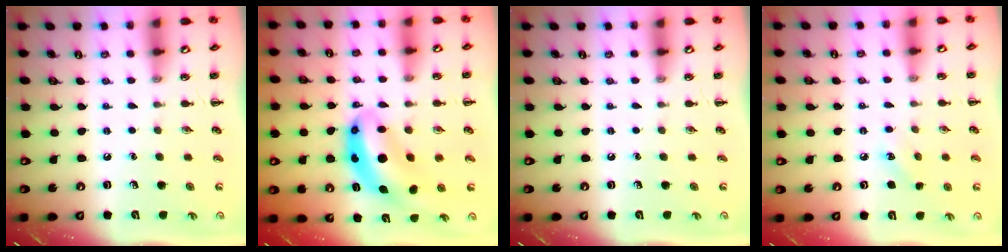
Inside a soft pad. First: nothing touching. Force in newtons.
{"total": 10.0, "press": 9.6, "slide": 2.6}
{"total": 0.0}
{"total": 5.9, "press": 5.6, "slide": 1.7}